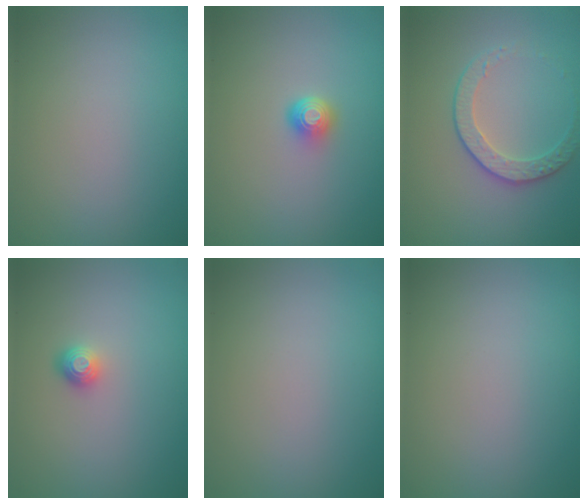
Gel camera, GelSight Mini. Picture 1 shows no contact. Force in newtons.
{"total": 1.6, "press": 1.3, "slide": 1.1}
{"total": 2.4, "press": 1.9, "slide": 1.5}
{"total": 1.1, "press": 1.0, "slide": 0.5}
{"total": 0.0}
{"total": 0.0}